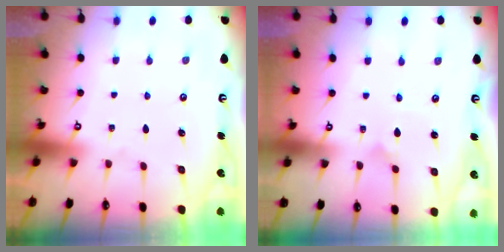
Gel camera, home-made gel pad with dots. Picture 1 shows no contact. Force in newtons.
{"total": 1.5, "press": 1.5, "slide": 0.0}